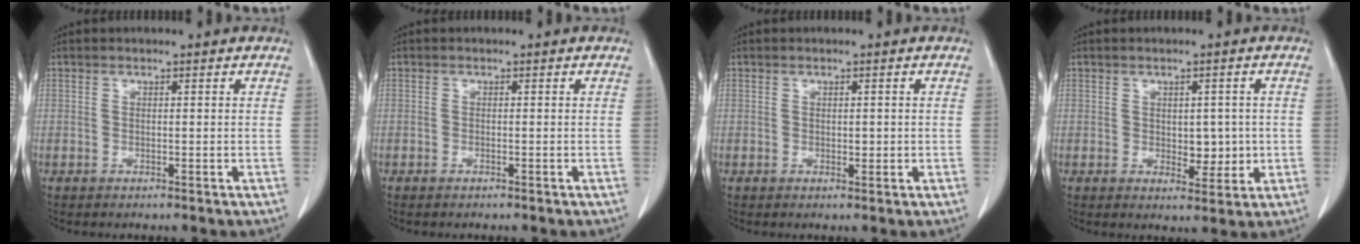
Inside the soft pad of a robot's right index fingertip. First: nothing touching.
{"total": 0.0}
{"total": 1.2, "force": [0.0, 0.7, 0.9], "torque": [-0.011, -0.001, 0.002]}
{"total": 4.3, "force": [0.0, 2.5, 3.4], "torque": [-0.039, -0.001, 0.008]}